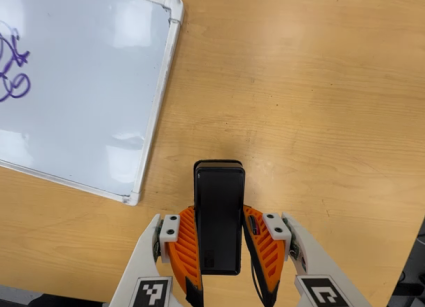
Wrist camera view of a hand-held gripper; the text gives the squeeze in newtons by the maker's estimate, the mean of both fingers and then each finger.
{"total": 3.8, "left": 2.2, "right": 5.5}